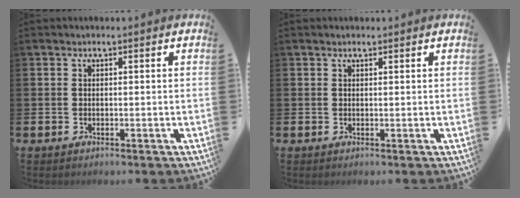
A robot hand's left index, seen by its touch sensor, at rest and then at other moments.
{"total": 0.8, "force": [0.8, 0.2, 0.2], "torque": [0.003, 0.000, 0.013]}